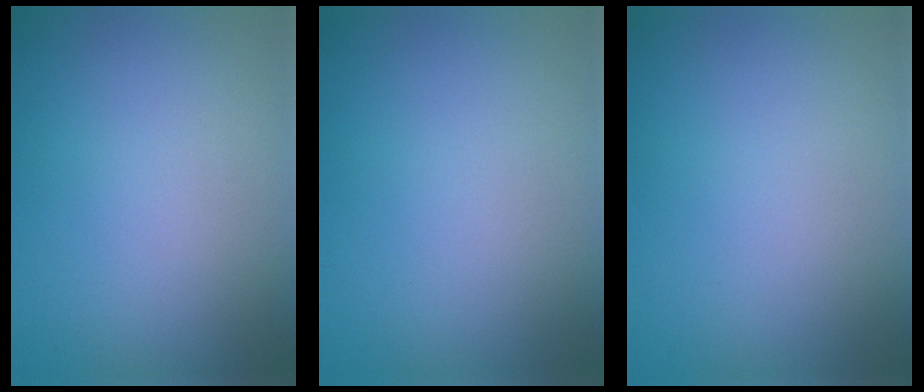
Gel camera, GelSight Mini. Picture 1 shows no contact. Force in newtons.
{"total": 0.0}
{"total": 0.0}